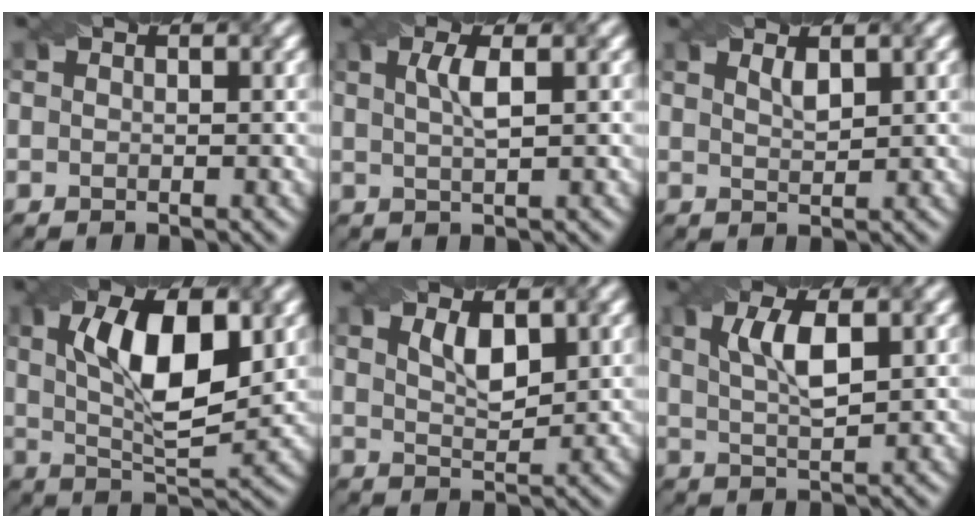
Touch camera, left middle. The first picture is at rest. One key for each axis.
{"total": 2.5, "fx": 0.8, "fy": 0.6, "fz": 2.3, "tx": -0.043, "ty": 0.003, "tz": 0.014}
{"total": 1.4, "fx": 1.0, "fy": 0.4, "fz": 1.0, "tx": -0.019, "ty": 0.001, "tz": 0.021}
{"total": 9.2, "fx": 2.2, "fy": 3.5, "fz": 8.2, "tx": -0.141, "ty": 0.005, "tz": 0.037}
{"total": 2.8, "fx": 1.5, "fy": 1.0, "fz": 2.2, "tx": -0.043, "ty": -0.003, "tz": 0.030}
{"total": 4.2, "fx": 1.4, "fy": 1.3, "fz": 3.7, "tx": -0.075, "ty": 0.002, "tz": 0.029}